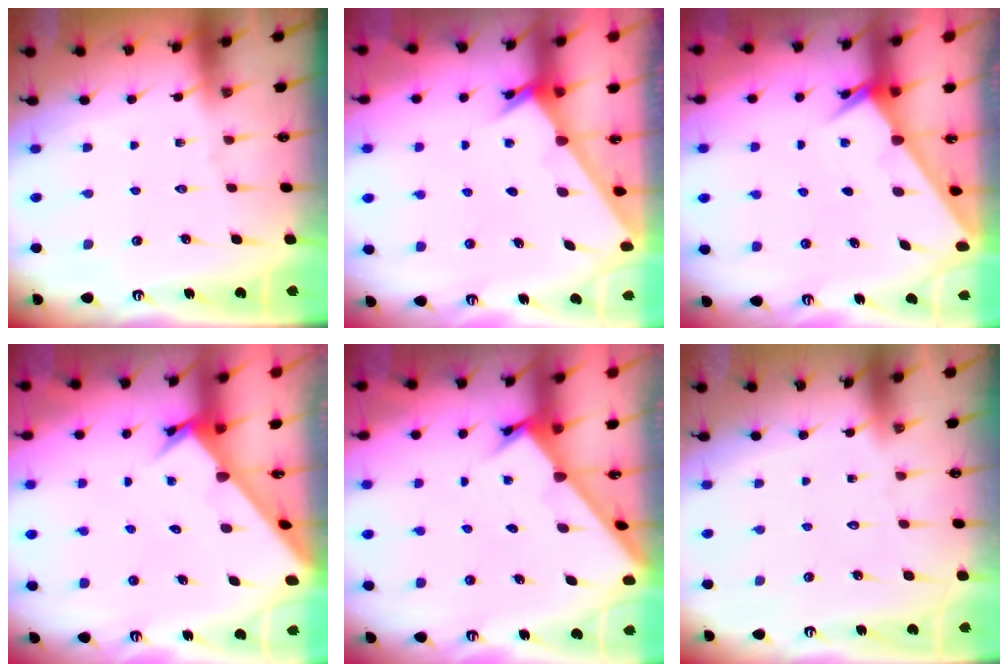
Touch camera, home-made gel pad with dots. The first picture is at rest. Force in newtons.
{"total": 2.5, "press": 2.5, "slide": 0.2}
{"total": 2.0, "press": 2.0, "slide": 0.1}
{"total": 2.8, "press": 2.8, "slide": 0.3}
{"total": 2.1, "press": 2.1, "slide": 0.2}
{"total": 1.7, "press": 1.7, "slide": 0.1}